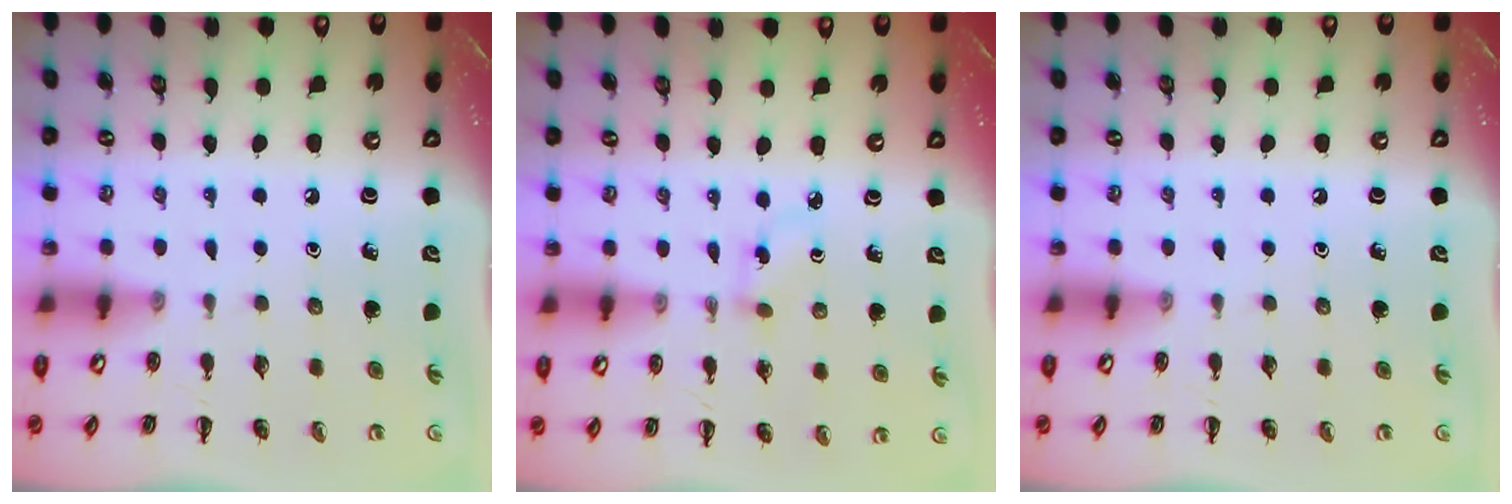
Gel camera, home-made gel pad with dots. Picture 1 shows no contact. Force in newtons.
{"total": 2.9, "press": 2.7, "slide": 1.1}
{"total": 0.0}